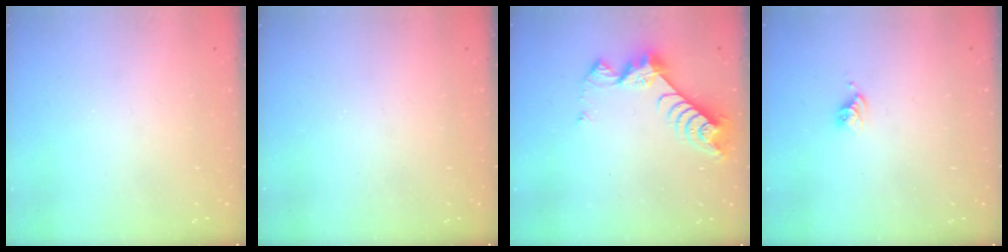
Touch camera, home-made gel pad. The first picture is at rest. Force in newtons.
{"total": 0.0}
{"total": 8.2, "press": 8.2, "slide": 0.5}
{"total": 3.7, "press": 3.7, "slide": 0.6}